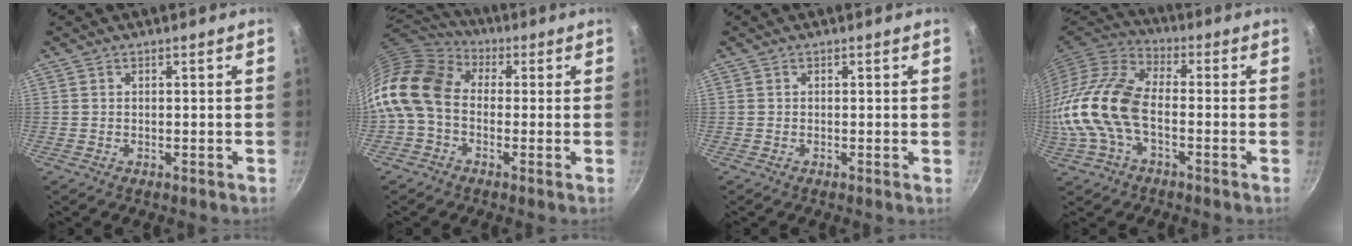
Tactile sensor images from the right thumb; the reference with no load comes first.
{"total": 15.3, "force": [0.0, 11.3, 10.3], "torque": [-0.202, 0.031, -0.021]}
{"total": 0.0}
{"total": 15.7, "force": [-2.6, 8.8, 12.7], "torque": [-0.248, 0.031, -0.063]}